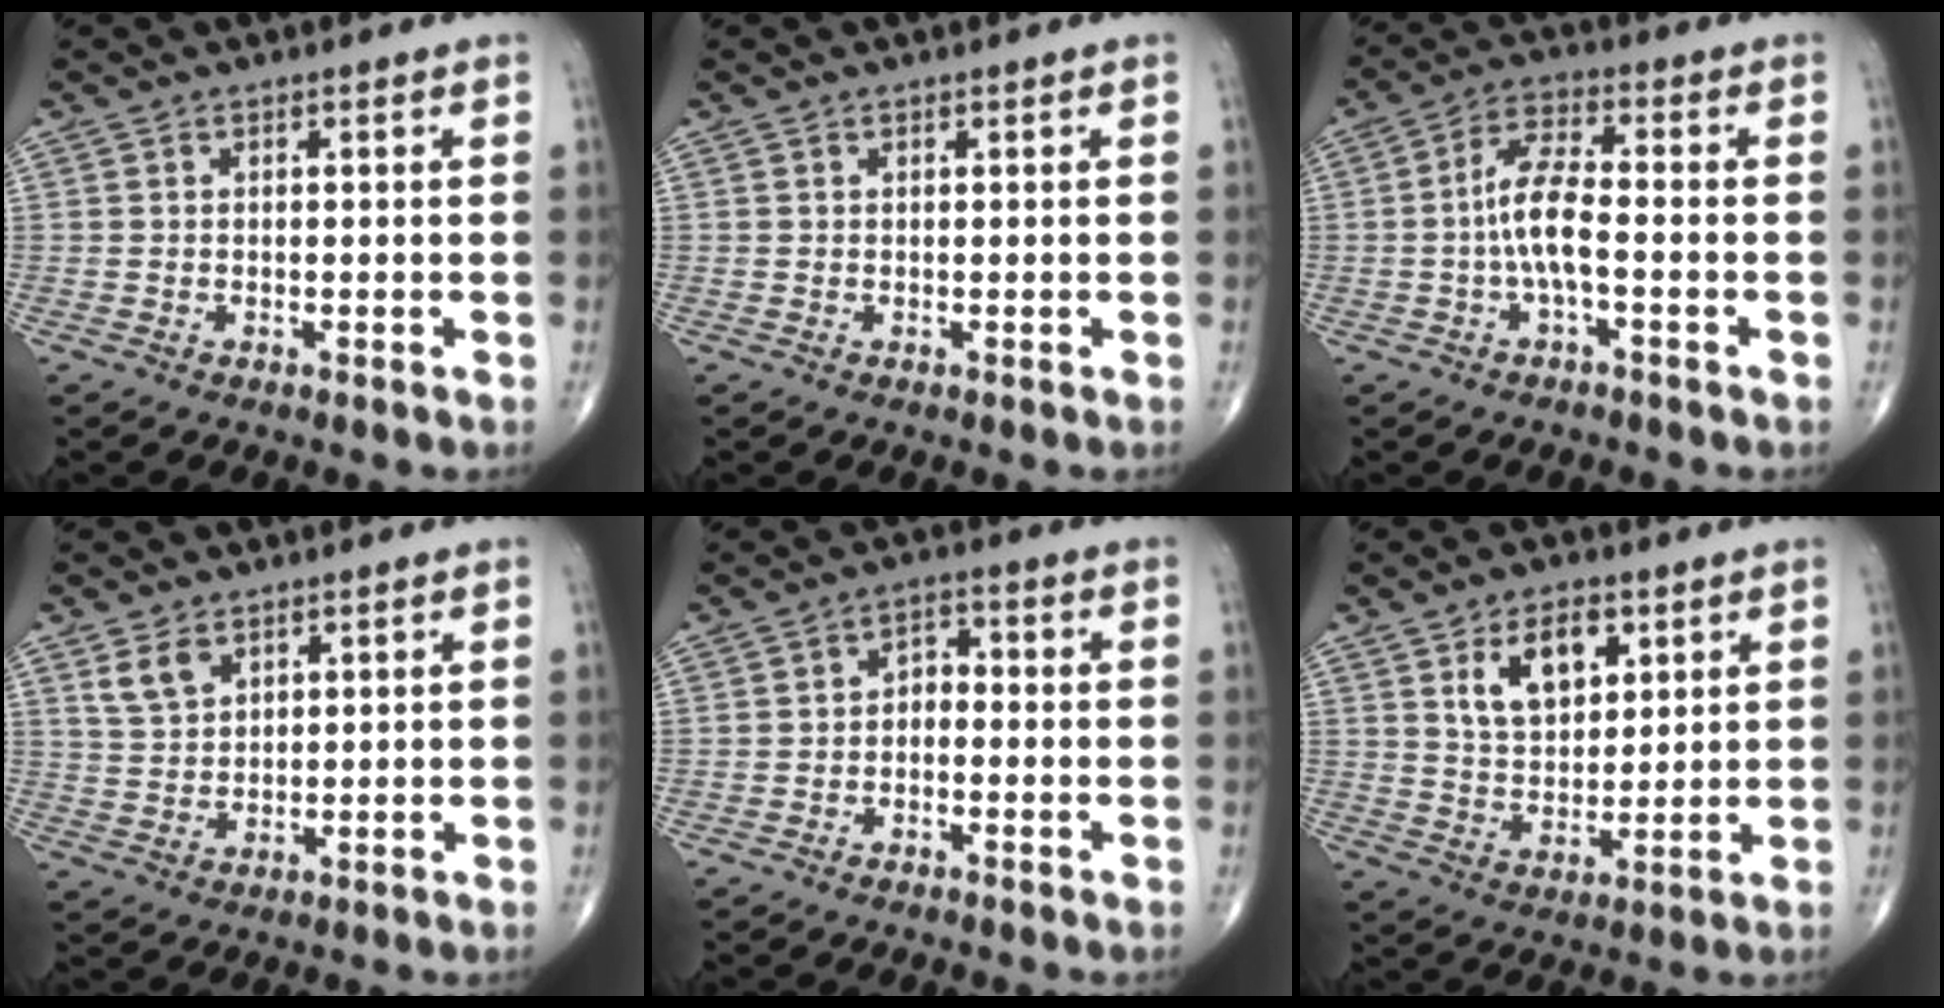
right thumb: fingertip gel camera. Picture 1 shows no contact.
{"total": 0.0}
{"total": 7.6, "force": [-1.4, 2.3, 7.1], "torque": [-0.148, 0.023, -0.034]}
{"total": 4.6, "force": [2.8, 2.8, 2.4], "torque": [-0.035, -0.012, 0.061]}
{"total": 3.3, "force": [-1.0, 2.3, 2.2], "torque": [-0.023, 0.024, -0.028]}
{"total": 9.8, "force": [4.4, 5.8, 6.6], "torque": [-0.086, -0.022, 0.082]}